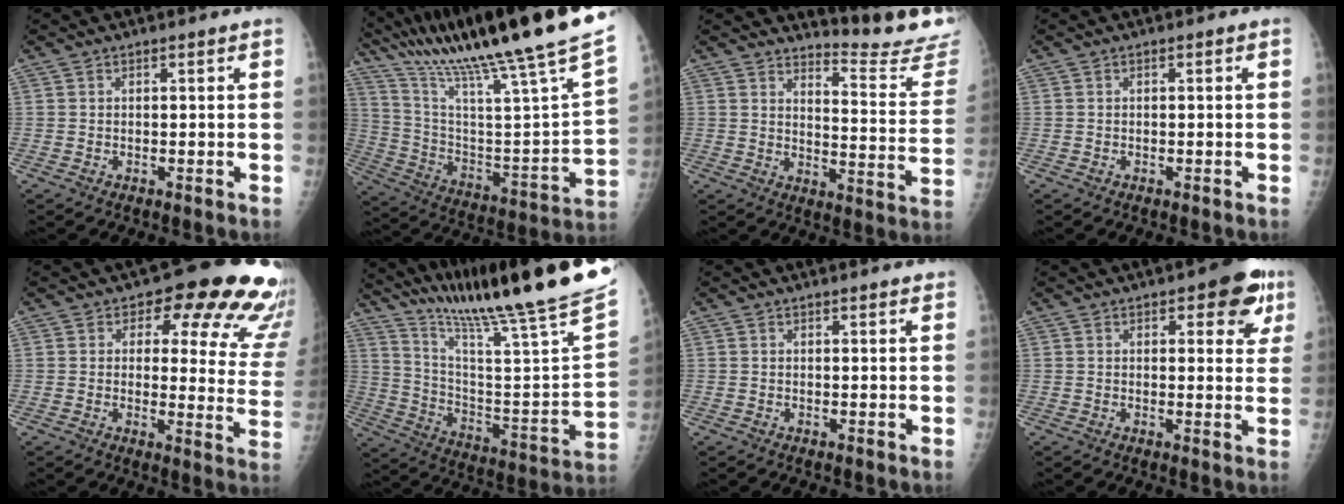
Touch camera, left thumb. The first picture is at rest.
{"total": 33.8, "force": [24.5, 2.3, 23.2], "torque": [-0.375, -0.079, 0.386]}
{"total": 16.3, "force": [16.1, 1.2, 2.1], "torque": [0.000, -0.187, 0.182]}
{"total": 0.0}
{"total": 18.4, "force": [12.4, 8.1, 11.0], "torque": [-0.071, -0.067, 0.124]}
{"total": 30.1, "force": [24.4, 0.2, 17.7], "torque": [-0.271, -0.139, 0.371]}
{"total": 2.7, "force": [2.5, 0.4, 0.9], "torque": [-0.003, -0.005, 0.025]}
{"total": 8.5, "force": [4.5, 3.6, 6.3], "torque": [-0.039, -0.014, 0.048]}